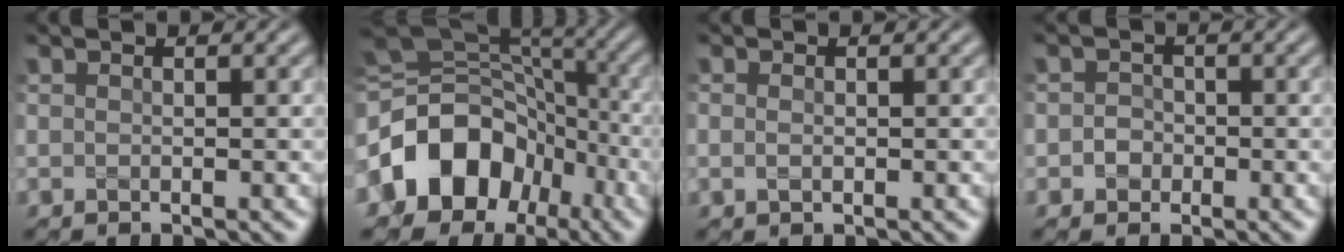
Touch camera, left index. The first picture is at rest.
{"total": 12.0, "force": [-4.3, 9.2, 6.3], "torque": [-0.127, -0.001, -0.085]}
{"total": 0.9, "force": [0.0, 0.6, 0.7], "torque": [-0.016, -0.001, -0.001]}
{"total": 1.6, "force": [-0.4, 1.5, 0.5], "torque": [0.004, 0.001, -0.015]}